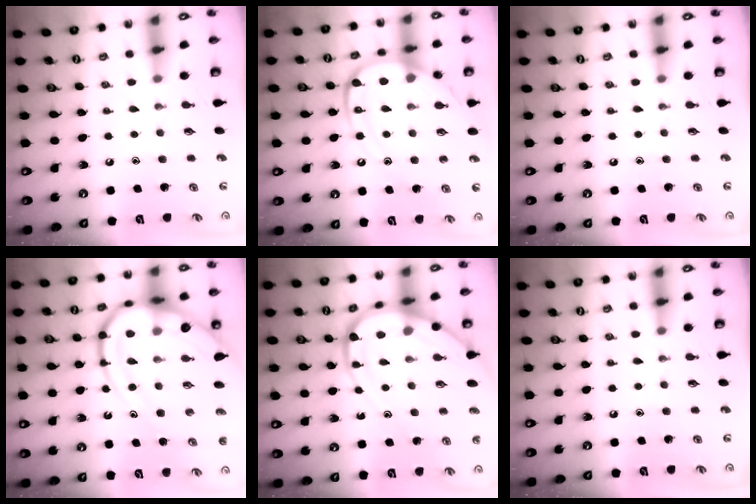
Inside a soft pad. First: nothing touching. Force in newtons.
{"total": 14.4, "press": 14.3, "slide": 1.3}
{"total": 0.0}
{"total": 20.5, "press": 20.4, "slide": 2.0}
{"total": 14.0, "press": 13.9, "slide": 1.5}
{"total": 0.0}